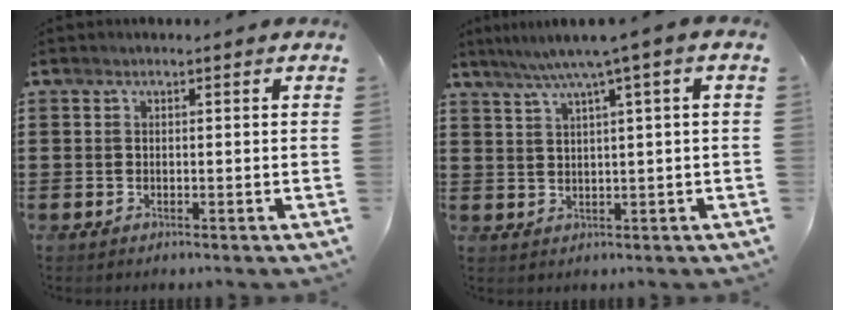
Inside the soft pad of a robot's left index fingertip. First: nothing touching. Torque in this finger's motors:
{"motor_torque": [1.11, -1.03, 0.66, 0.16]}